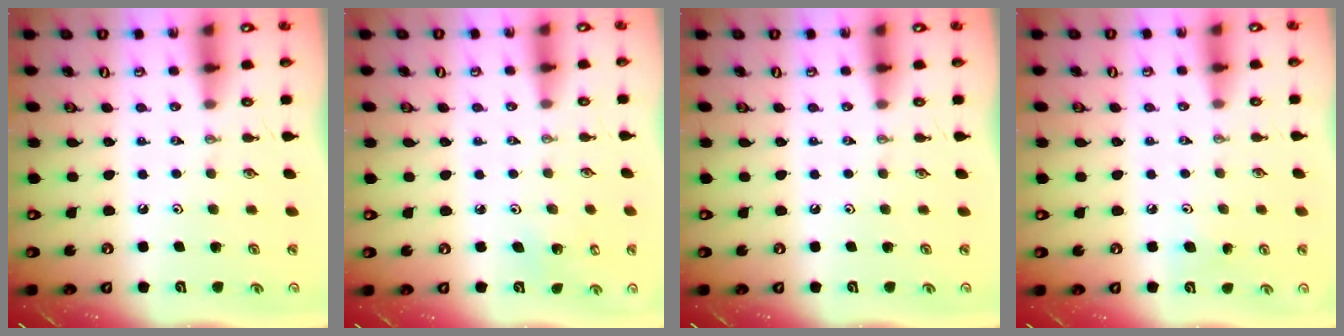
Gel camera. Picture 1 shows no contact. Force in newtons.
{"total": 2.0, "press": 2.0, "slide": 0.2}
{"total": 0.0}
{"total": 5.2, "press": 4.9, "slide": 1.4}